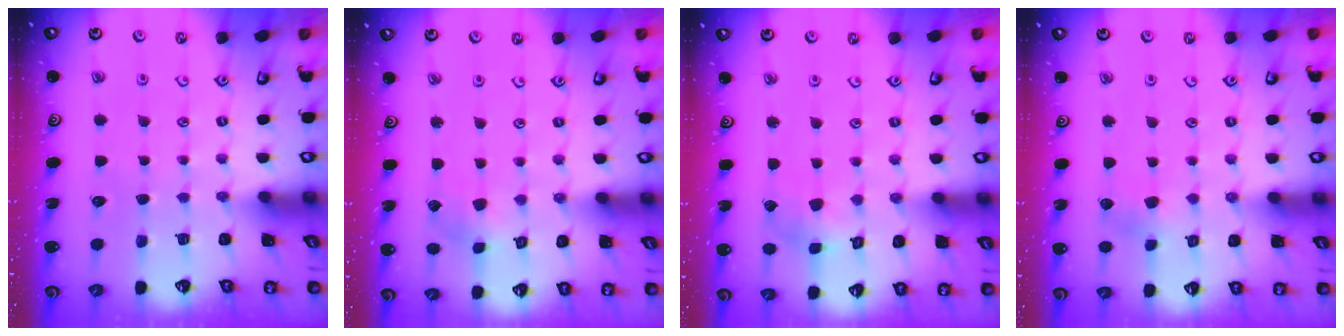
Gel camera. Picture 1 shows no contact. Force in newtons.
{"total": 2.0, "press": 2.0, "slide": 0.2}
{"total": 3.1, "press": 3.1, "slide": 0.2}
{"total": 3.3, "press": 3.2, "slide": 0.7}